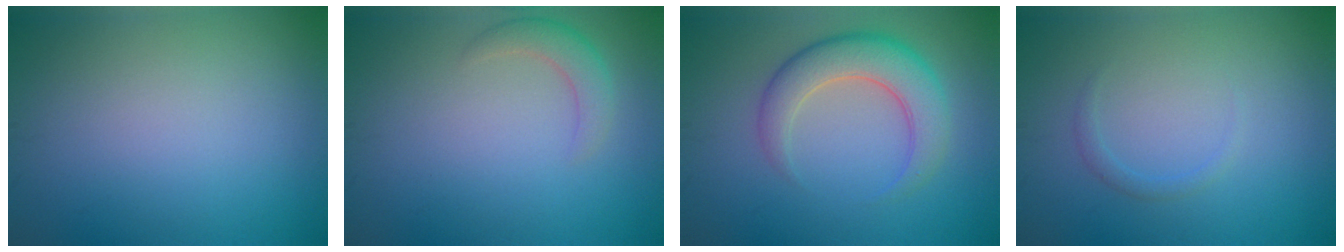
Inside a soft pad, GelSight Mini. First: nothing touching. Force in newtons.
{"total": 2.4, "press": 2.4, "slide": 0.2}
{"total": 5.5, "press": 5.5, "slide": 0.4}
{"total": 0.9, "press": 0.9, "slide": 0.1}